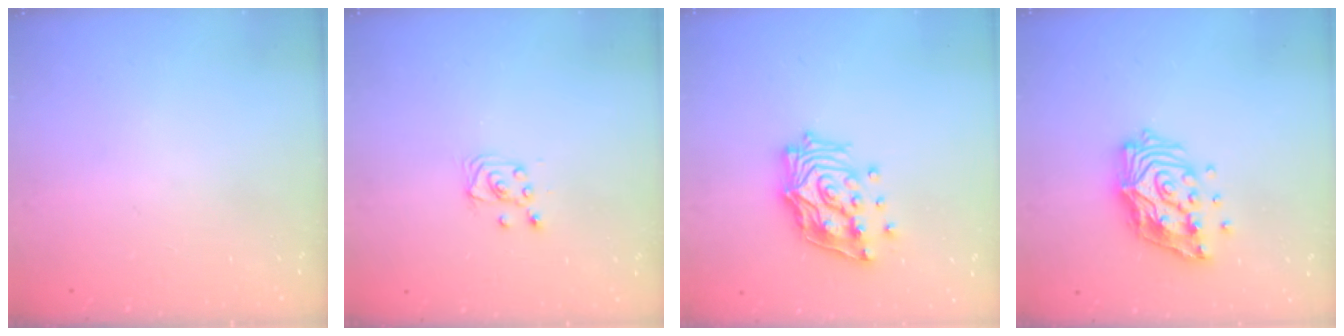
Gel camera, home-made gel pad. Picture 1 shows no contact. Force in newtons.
{"total": 3.5, "press": 3.5, "slide": 0.4}
{"total": 17.0, "press": 16.8, "slide": 2.2}
{"total": 15.4, "press": 15.3, "slide": 2.1}